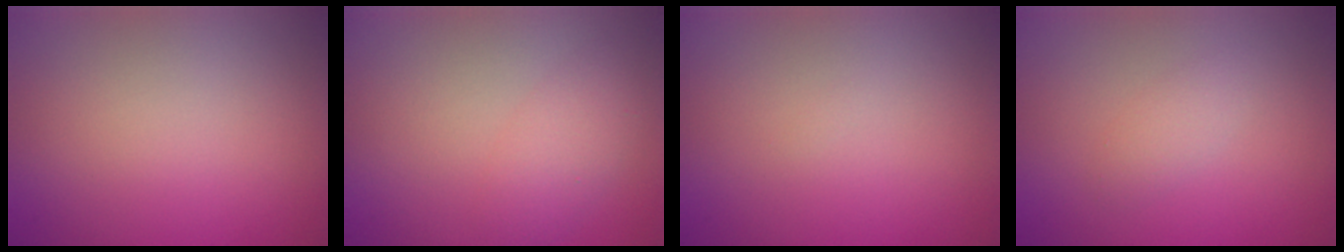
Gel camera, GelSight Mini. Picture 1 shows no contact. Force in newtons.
{"total": 2.7, "press": 2.7, "slide": 0.1}
{"total": 0.0}
{"total": 1.4, "press": 1.4, "slide": 0.1}